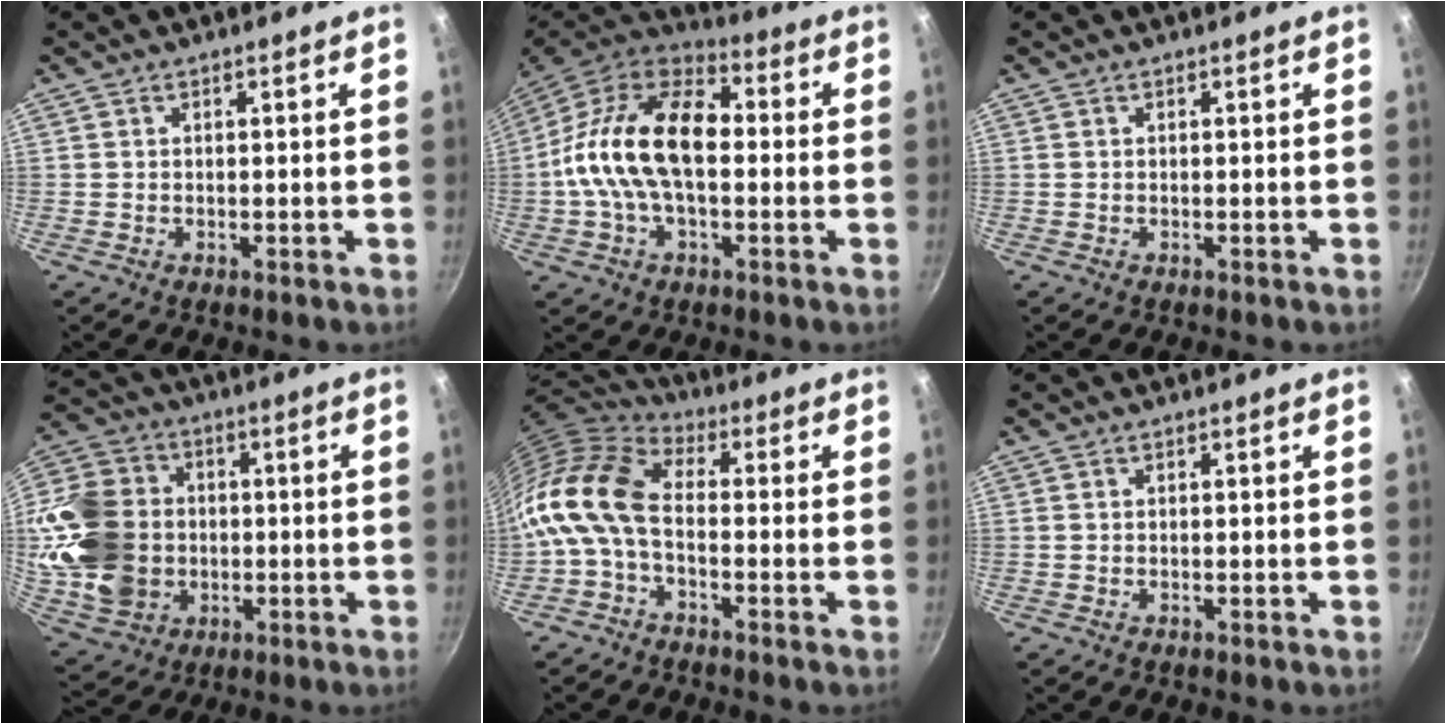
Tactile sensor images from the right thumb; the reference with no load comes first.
{"total": 20.5, "force": [-0.3, 12.3, 16.4], "torque": [-0.277, 0.038, -0.025]}
{"total": 0.0}
{"total": 20.6, "force": [-0.8, 16.8, 11.9], "torque": [-0.223, 0.023, -0.003]}
{"total": 14.0, "force": [-2.4, 8.3, 11.1], "torque": [-0.221, 0.035, -0.071]}
{"total": 0.0}